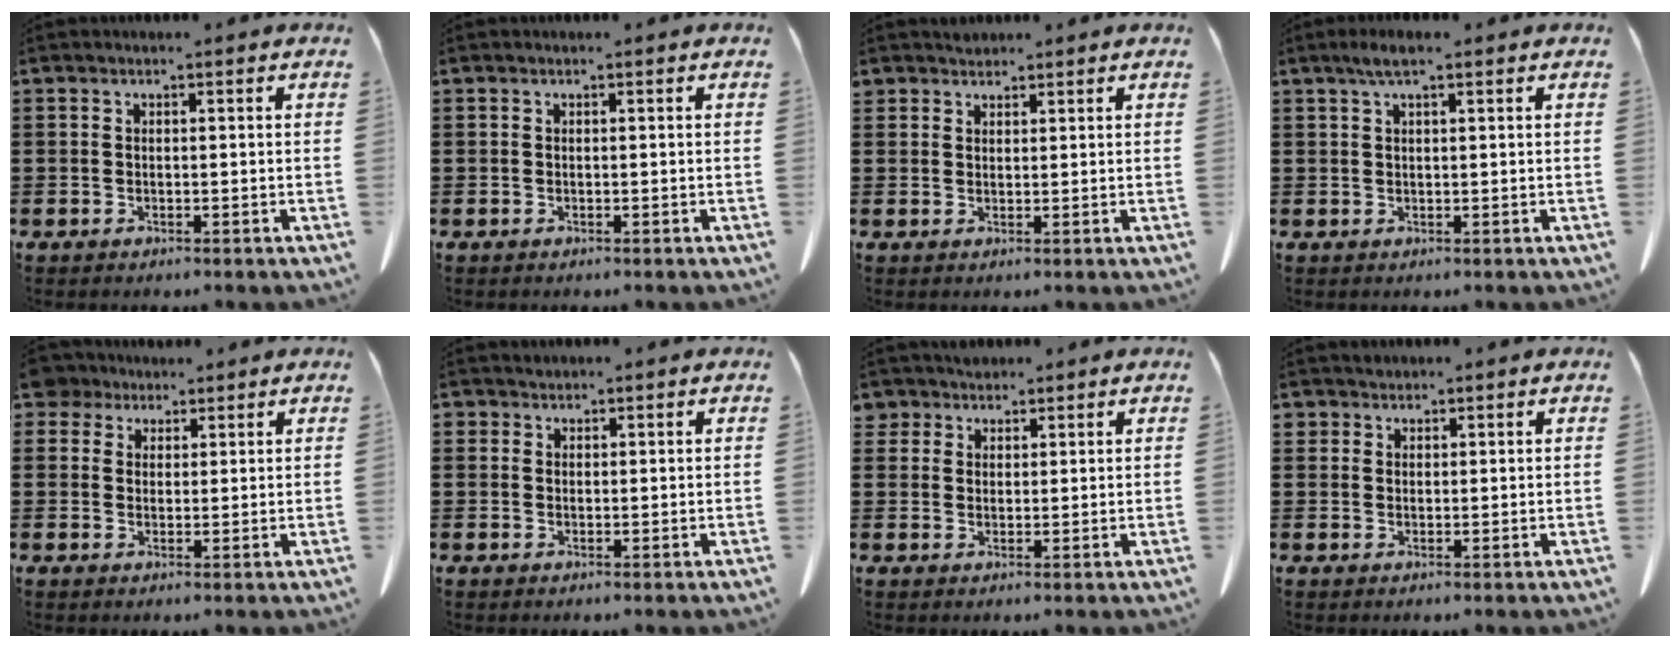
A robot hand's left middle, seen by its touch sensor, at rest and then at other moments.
{"total": 0.0}
{"total": 1.6, "force": [1.5, 0.7, -0.1], "torque": [-0.003, 0.003, 0.030]}
{"total": 2.5, "force": [1.3, 0.5, 2.0], "torque": [-0.041, 0.005, 0.022]}
{"total": 3.7, "force": [2.8, 2.2, 0.7], "torque": [-0.019, 0.008, 0.053]}
{"total": 1.2, "force": [0.9, 0.8, -0.1], "torque": [-0.002, 0.004, 0.018]}
{"total": 3.1, "force": [2.5, 1.9, 0.1], "torque": [-0.014, 0.009, 0.049]}
{"total": 1.7, "force": [1.4, 1.0, -0.1], "torque": [-0.003, 0.005, 0.029]}